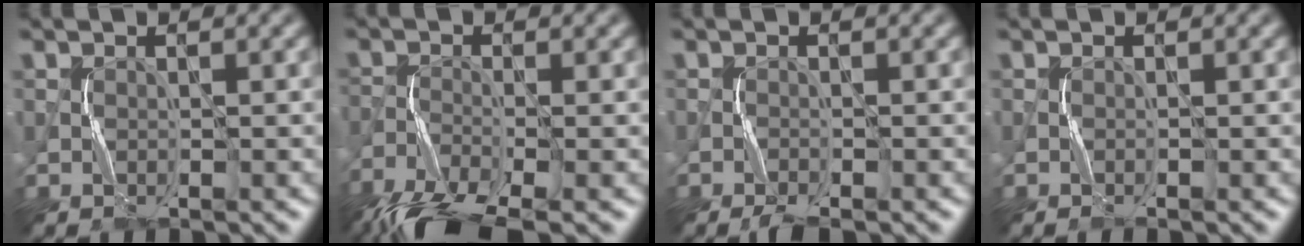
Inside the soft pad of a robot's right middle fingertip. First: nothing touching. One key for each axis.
{"total": 7.7, "fx": -6.3, "fy": 1.5, "fz": 4.1, "tx": -0.084, "ty": -0.028, "tz": -0.126}
{"total": 1.2, "fx": -1.0, "fy": 0.0, "fz": 0.5, "tx": -0.012, "ty": 0.004, "tz": -0.024}
{"total": 0.0}